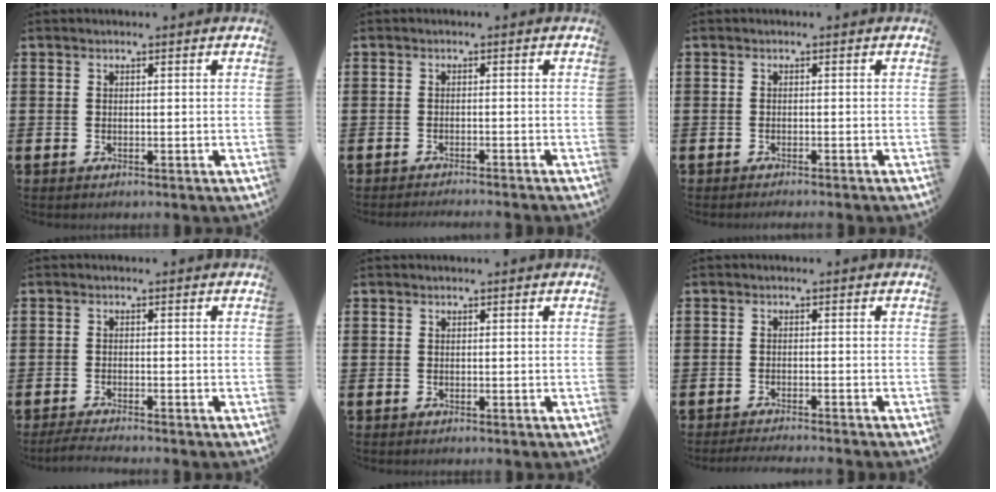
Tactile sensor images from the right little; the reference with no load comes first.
{"total": 1.0, "force": [-1.0, -0.3, 0.1], "torque": [0.000, 0.001, -0.021]}
{"total": 0.5, "force": [-0.5, -0.2, 0.1], "torque": [-0.001, -0.001, -0.011]}
{"total": 1.5, "force": [-1.2, 0.0, 0.9], "torque": [-0.013, 0.001, -0.024]}
{"total": 0.0}
{"total": 1.3, "force": [-1.2, -0.2, 0.3], "torque": [-0.004, 0.000, -0.024]}